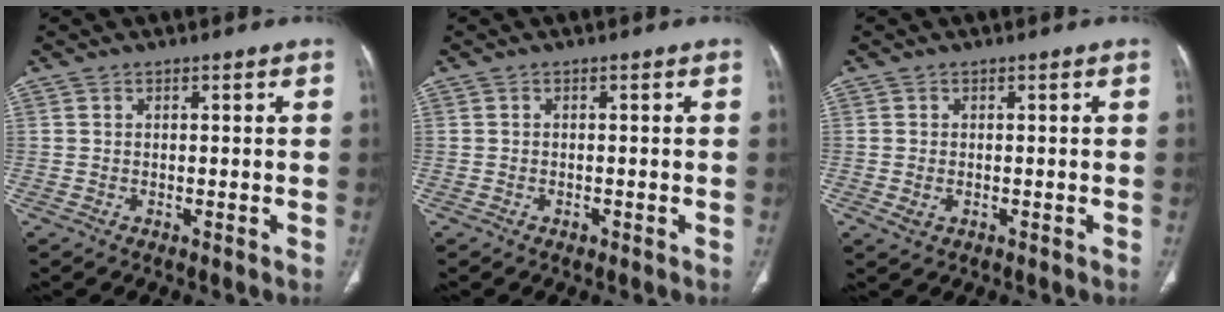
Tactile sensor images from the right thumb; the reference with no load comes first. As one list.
[{"total": 0.5, "force": [-0.4, 0.4, 0.1], "torque": [-0.003, 0.000, -0.005]}, {"total": 1.7, "force": [-0.3, 1.2, 1.1], "torque": [-0.024, -0.001, 0.000]}]